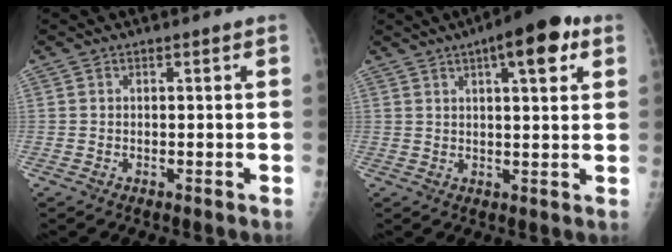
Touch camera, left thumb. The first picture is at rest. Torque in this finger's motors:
{"motor_torque": [0.95, 0.70, 0.56, -0.32, 0.10]}